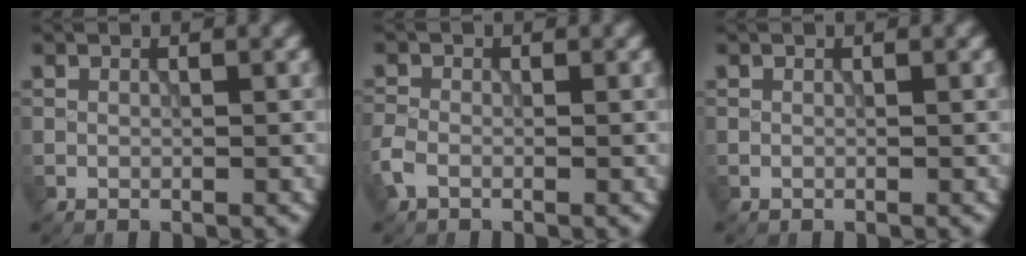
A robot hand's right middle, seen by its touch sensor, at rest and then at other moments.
{"total": 1.8, "force": [-1.0, 1.0, 1.0], "torque": [-0.029, 0.000, -0.029]}
{"total": 0.0}